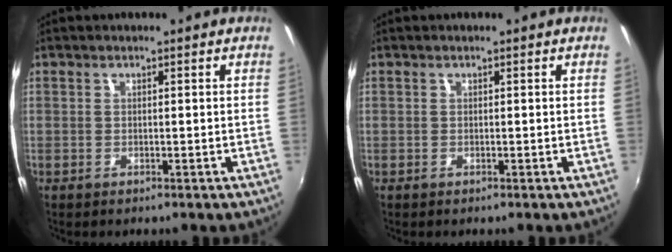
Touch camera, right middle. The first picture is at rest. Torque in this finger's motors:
{"motor_torque": [-0.07, 0.02, -0.01, 0.00]}